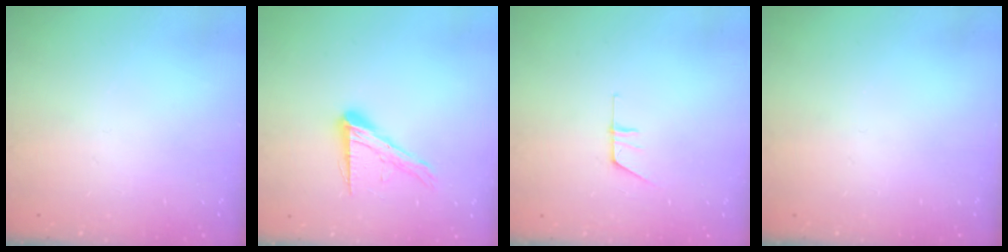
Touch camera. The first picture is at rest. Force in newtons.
{"total": 12.0, "press": 12.0, "slide": 0.9}
{"total": 5.4, "press": 5.4, "slide": 0.5}
{"total": 0.0}